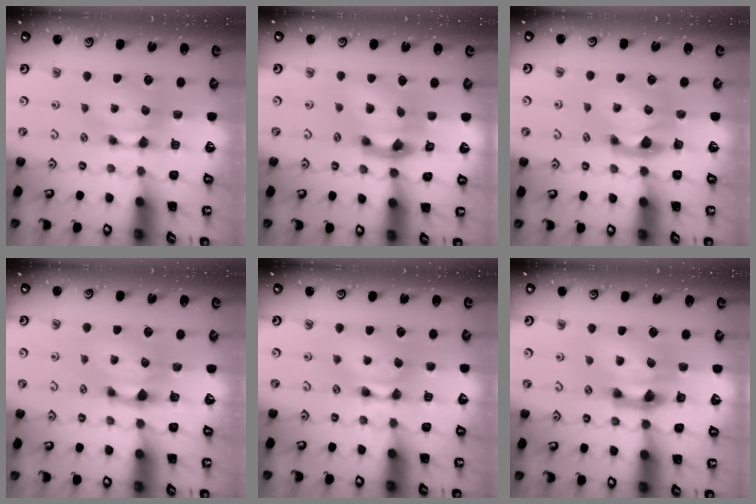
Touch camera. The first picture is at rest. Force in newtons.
{"total": 5.5, "press": 5.2, "slide": 1.9}
{"total": 2.1, "press": 1.6, "slide": 1.2}
{"total": 1.0, "press": 0.3, "slide": 1.0}
{"total": 1.7, "press": 1.7, "slide": 0.1}
{"total": 4.6, "press": 4.1, "slide": 1.9}